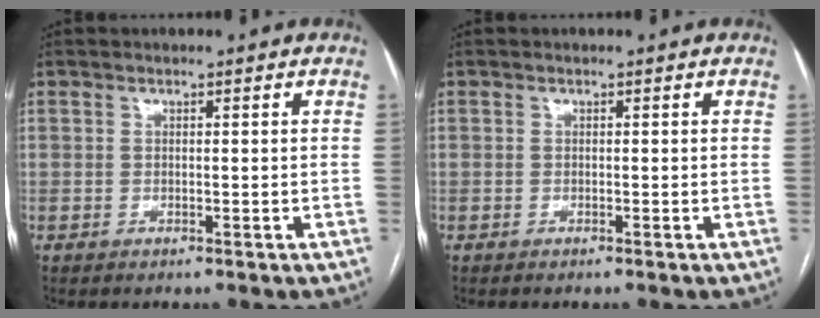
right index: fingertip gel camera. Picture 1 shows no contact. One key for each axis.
{"total": 0.0}